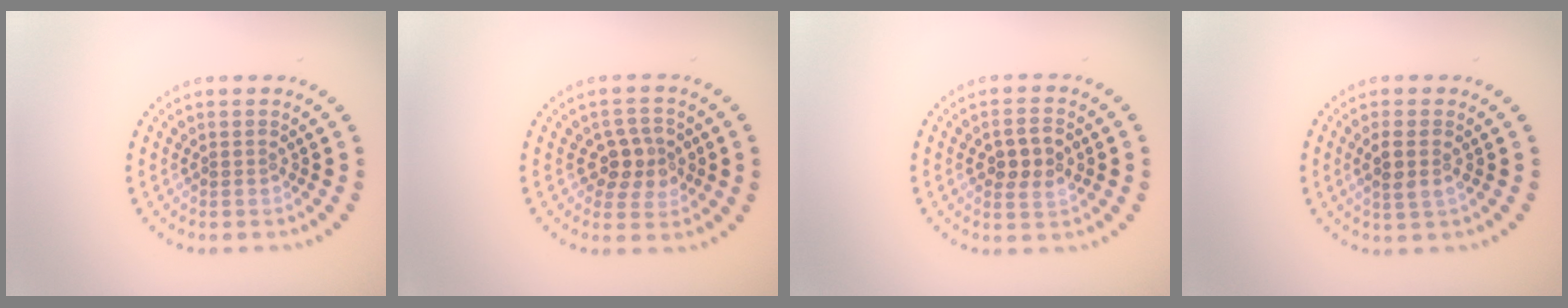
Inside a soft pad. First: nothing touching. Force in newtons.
{"total": 3.0, "press": 2.8, "slide": 0.9}
{"total": 2.9, "press": 2.9, "slide": 0.3}
{"total": 2.2, "press": 2.0, "slide": 0.9}